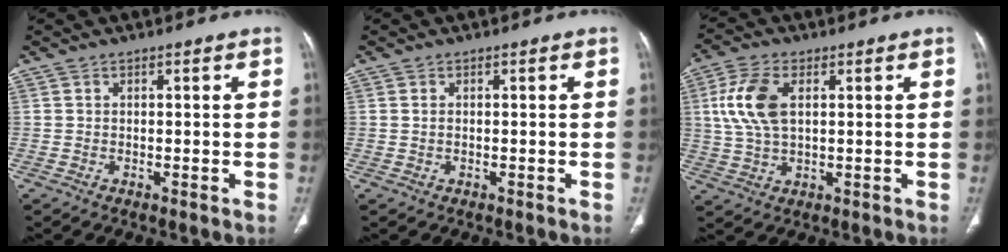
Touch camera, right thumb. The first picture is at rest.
{"total": 0.6, "force": [0.1, 0.3, 0.5], "torque": [-0.014, 0.001, 0.004]}
{"total": 9.7, "force": [2.2, 5.2, 7.8], "torque": [-0.174, 0.005, 0.045]}